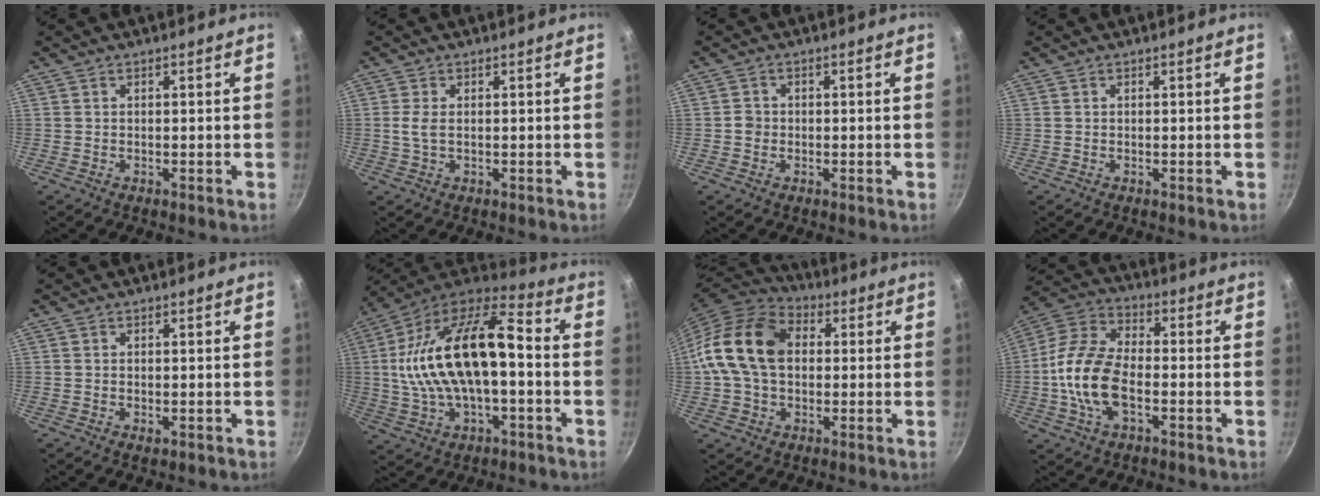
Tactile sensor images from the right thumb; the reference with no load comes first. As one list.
[{"total": 2.4, "force": [0.2, 1.2, 2.1], "torque": [-0.048, 0.000, 0.005]}, {"total": 1.8, "force": [-0.4, 1.6, 0.6], "torque": [-0.001, 0.008, -0.008]}, {"total": 0.0}, {"total": 0.7, "force": [-0.2, 0.3, 0.7], "torque": [-0.011, -0.002, -0.002]}, {"total": 23.2, "force": [-0.1, 11.1, 20.4], "torque": [-0.375, 0.040, -0.010]}, {"total": 16.7, "force": [1.6, 11.8, 11.7], "torque": [-0.196, 0.028, 0.011]}, {"total": 14.6, "force": [-2.9, 7.9, 11.9], "torque": [-0.226, 0.034, -0.072]}]